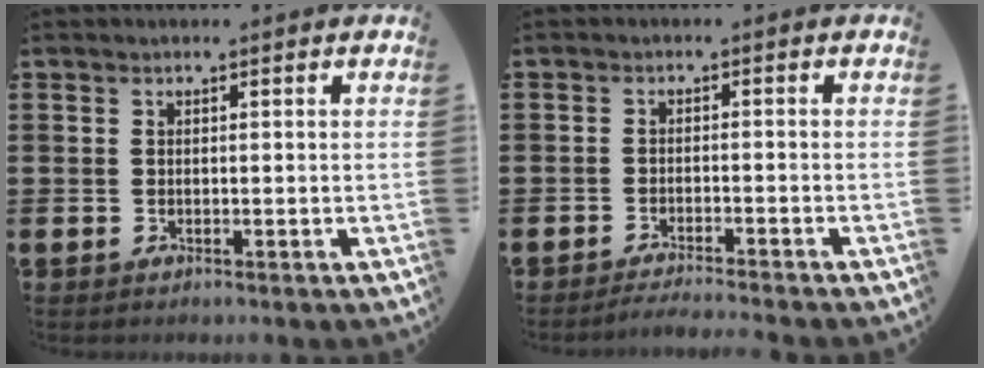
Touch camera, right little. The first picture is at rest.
{"total": 1.7, "force": [-1.6, -0.3, 0.4], "torque": [-0.005, 0.002, -0.031]}